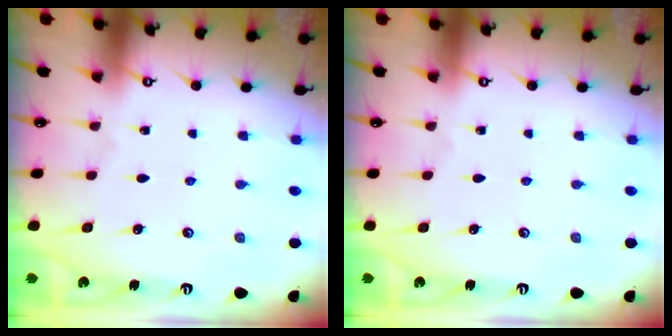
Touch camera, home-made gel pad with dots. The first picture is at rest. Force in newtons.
{"total": 0.0}